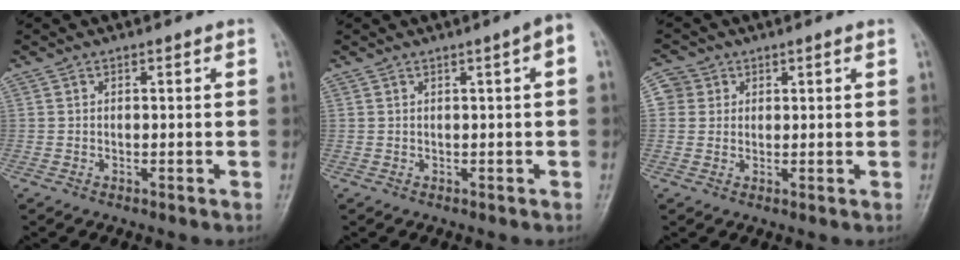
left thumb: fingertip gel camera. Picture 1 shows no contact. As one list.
[{"total": 2.7, "force": [0.5, 0.2, 2.6], "torque": [-0.033, 0.006, 0.004]}, {"total": 3.5, "force": [1.0, 3.3, 0.2], "torque": [0.025, 0.001, 0.010]}]